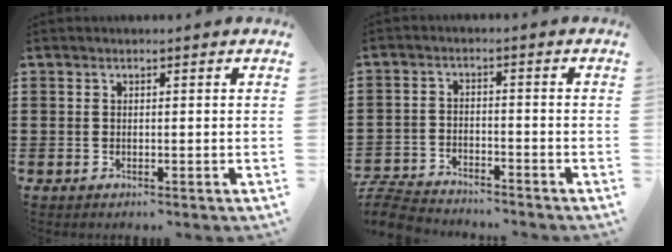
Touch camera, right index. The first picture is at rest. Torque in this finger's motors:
{"motor_torque": [-1.37, 0.77, -1.06, -0.21]}